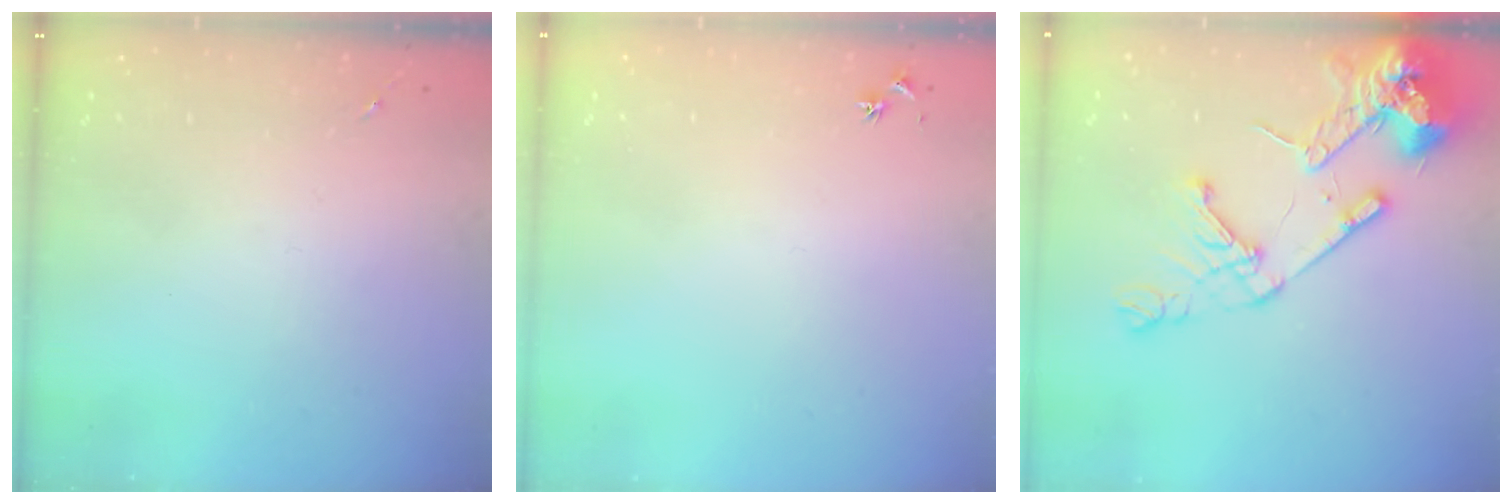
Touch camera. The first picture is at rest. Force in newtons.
{"total": 2.5, "press": 2.5, "slide": 0.3}
{"total": 19.4, "press": 19.2, "slide": 2.7}